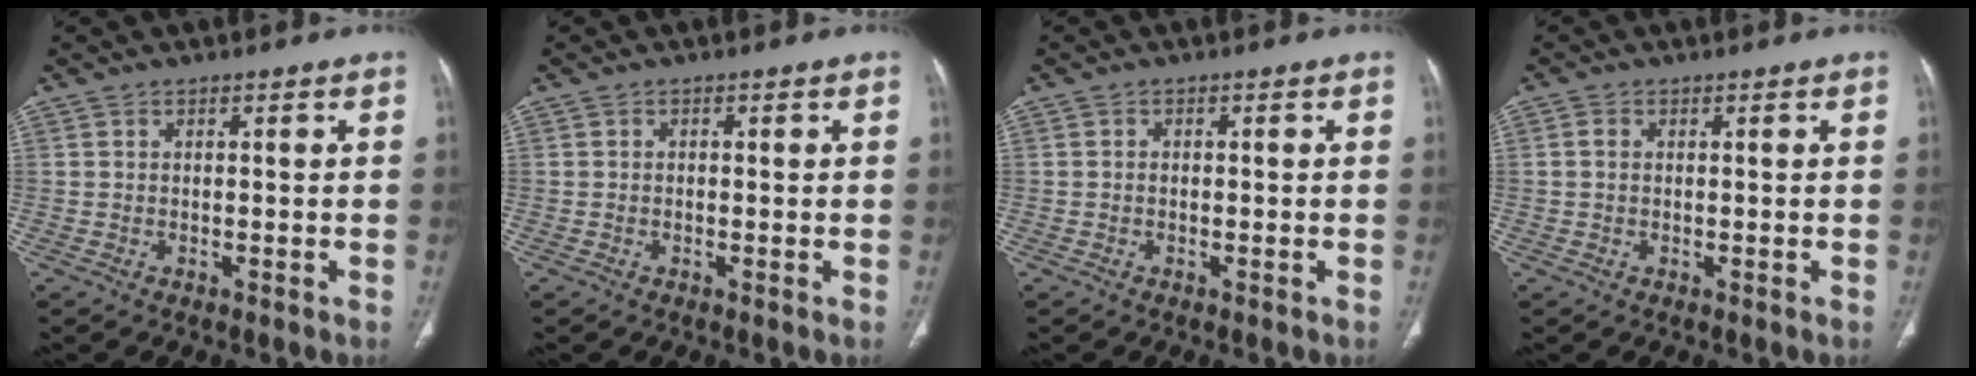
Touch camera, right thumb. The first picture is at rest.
{"total": 0.0}
{"total": 0.6, "force": [-0.2, 0.5, 0.3], "torque": [-0.002, 0.002, -0.005]}
{"total": 1.3, "force": [0.1, 0.9, 0.9], "torque": [-0.017, 0.001, 0.001]}